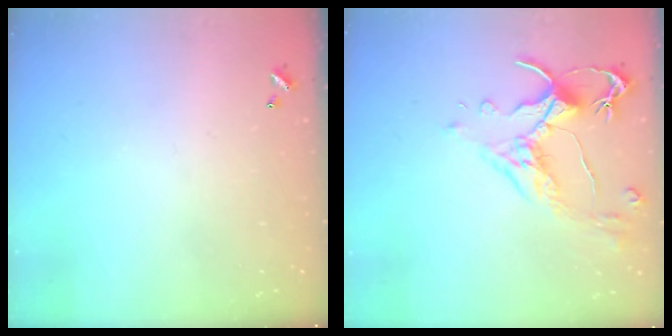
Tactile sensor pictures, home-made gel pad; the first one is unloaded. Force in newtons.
{"total": 2.6, "press": 2.2, "slide": 1.3}